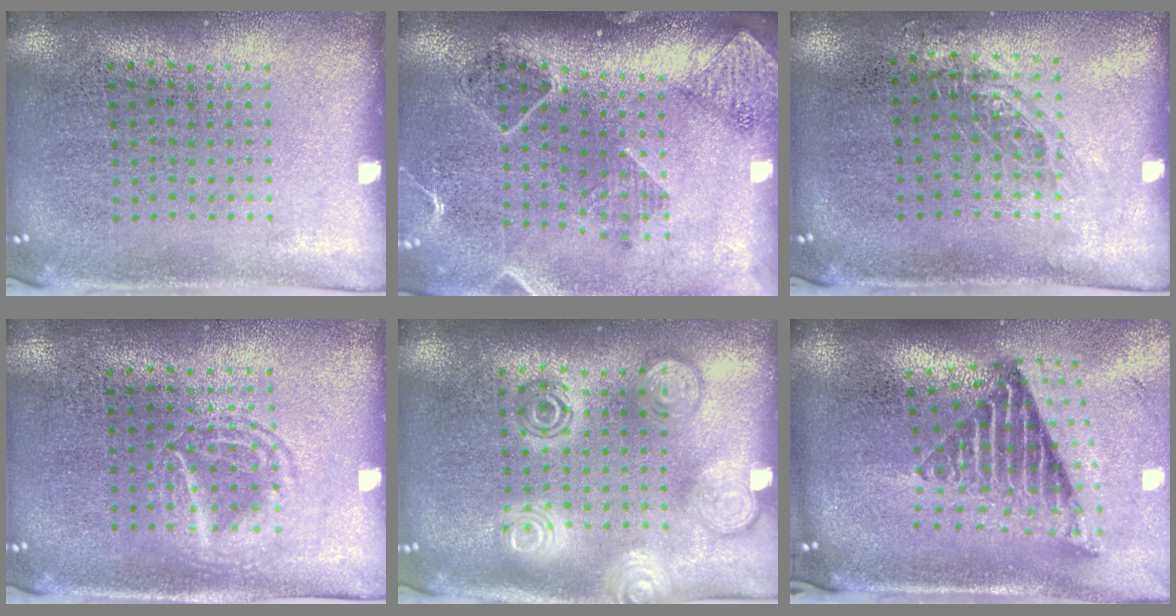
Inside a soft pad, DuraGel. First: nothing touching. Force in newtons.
{"total": 1.6, "press": 1.6, "slide": 0.1}
{"total": 0.8, "press": 0.8, "slide": 0.2}
{"total": 1.2, "press": 1.1, "slide": 0.2}
{"total": 2.6, "press": 2.6, "slide": 0.3}
{"total": 2.7, "press": 1.8, "slide": 2.0}